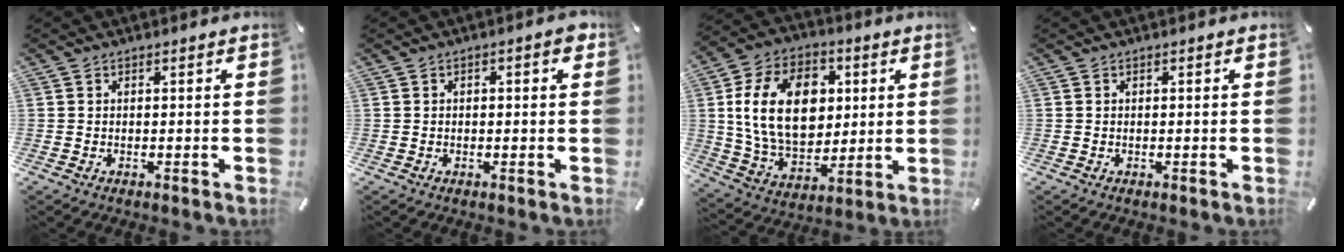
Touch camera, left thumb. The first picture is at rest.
{"total": 2.3, "force": [0.2, 1.0, 2.1], "torque": [-0.030, 0.004, -0.001]}
{"total": 19.3, "force": [2.9, 14.0, 12.9], "torque": [-0.240, 0.012, 0.054]}
{"total": 0.0}